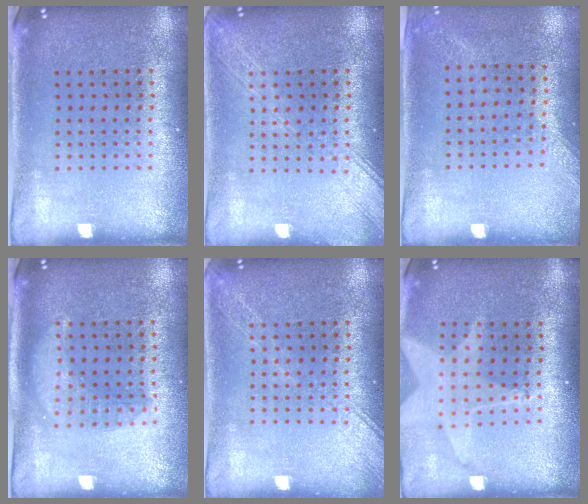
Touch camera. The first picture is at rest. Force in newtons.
{"total": 3.4, "press": 3.3, "slide": 0.5}
{"total": 1.4, "press": 1.0, "slide": 0.9}
{"total": 1.4, "press": 1.3, "slide": 0.5}
{"total": 2.6, "press": 2.6, "slide": 0.3}
{"total": 2.0, "press": 1.6, "slide": 1.2}